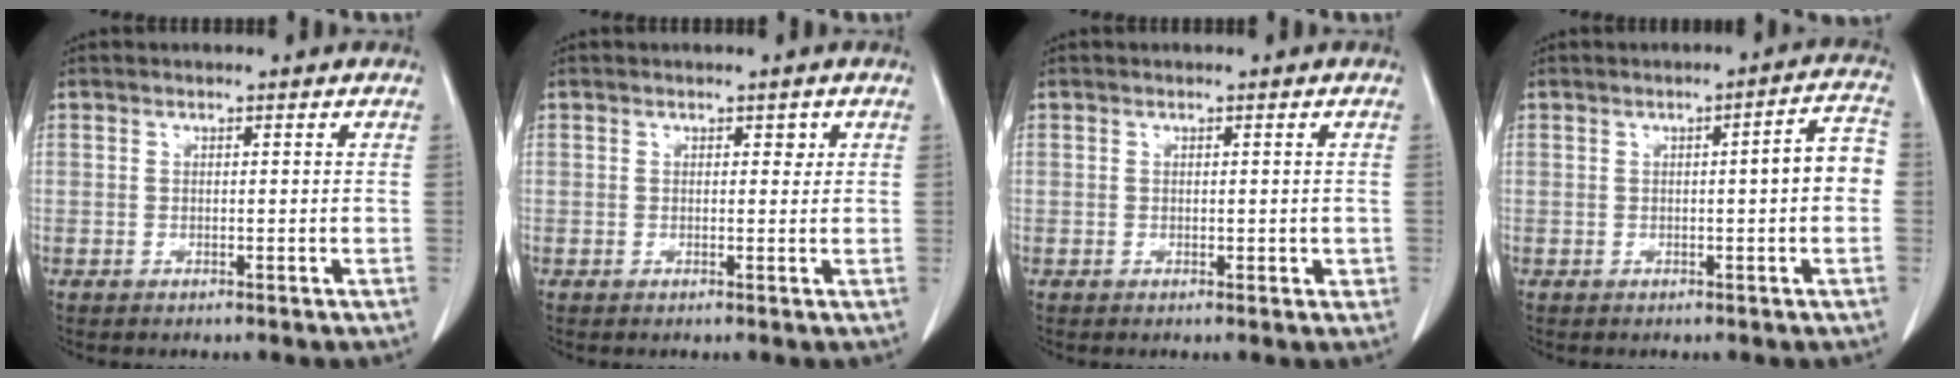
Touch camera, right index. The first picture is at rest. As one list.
[{"total": 1.1, "force": [0.5, 0.7, 0.6], "torque": [-0.004, 0.000, 0.005]}, {"total": 1.5, "force": [0.0, 1.0, 1.2], "torque": [-0.011, -0.002, 0.001]}, {"total": 5.5, "force": [-0.1, 0.6, 5.5], "torque": [-0.069, 0.018, -0.004]}]